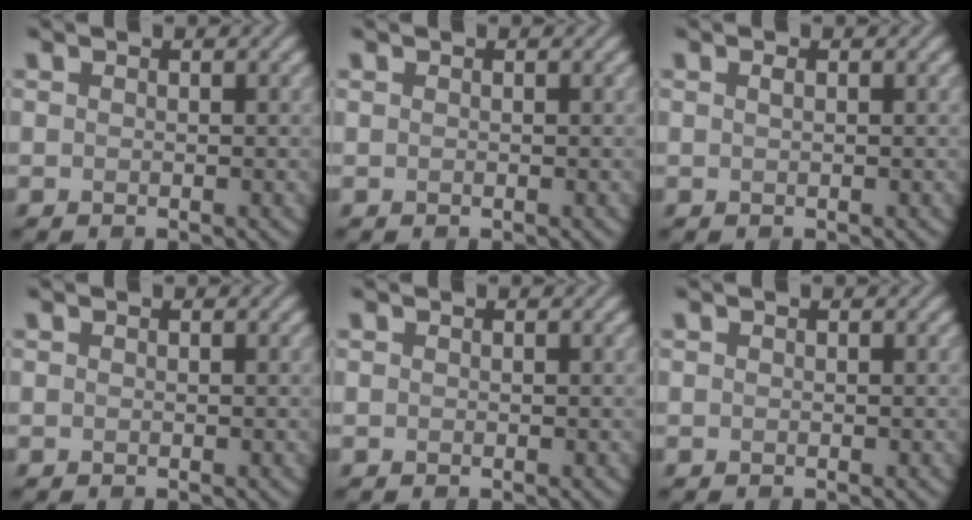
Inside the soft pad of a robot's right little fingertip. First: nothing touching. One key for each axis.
{"total": 0.0}
{"total": 0.6, "fx": 0.2, "fy": 0.2, "fz": 0.5, "tx": -0.012, "ty": 0.004, "tz": 0.004}
{"total": 0.0}
{"total": 0.0}
{"total": 0.0}